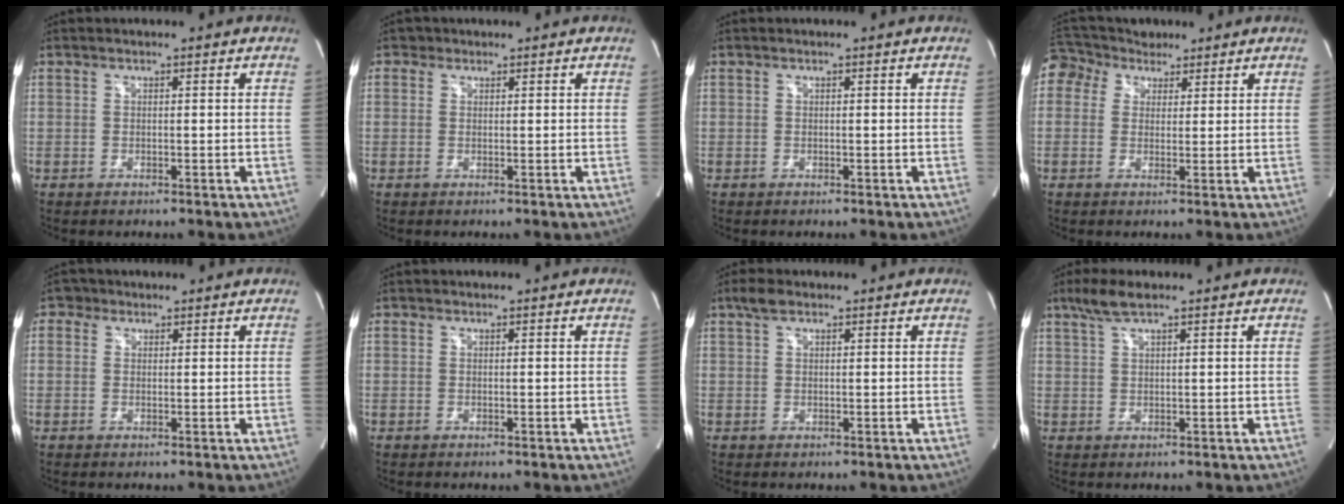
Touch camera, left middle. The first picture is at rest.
{"total": 1.2, "force": [0.7, 0.9, 0.0], "torque": [0.008, 0.000, 0.006]}
{"total": 0.0}
{"total": 6.9, "force": [4.4, 5.2, 1.0], "torque": [-0.029, 0.045, 0.082]}
{"total": 1.9, "force": [1.0, 1.7, 0.2], "torque": [0.000, 0.005, 0.012]}
{"total": 0.0}
{"total": 2.1, "force": [1.5, 0.9, 1.3], "torque": [-0.032, 0.014, 0.029]}
{"total": 3.9, "force": [2.8, 0.5, 2.7], "torque": [-0.066, 0.012, 0.059]}